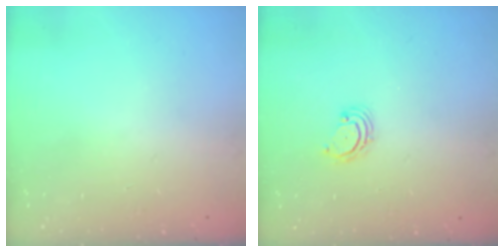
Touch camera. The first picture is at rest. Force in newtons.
{"total": 3.1, "press": 3.1, "slide": 0.5}